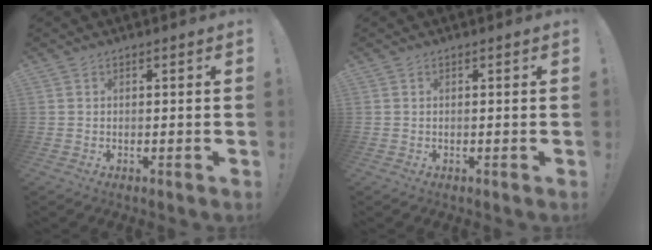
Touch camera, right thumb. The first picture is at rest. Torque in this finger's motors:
{"motor_torque": [-0.06, -0.06, 0.06, 0.02, 0.02]}